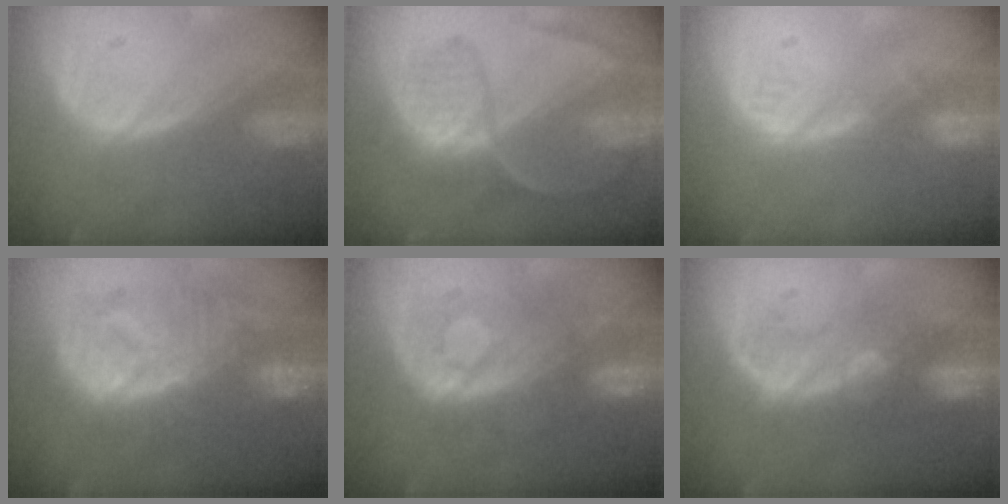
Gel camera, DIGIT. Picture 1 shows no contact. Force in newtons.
{"total": 8.8, "press": 7.6, "slide": 4.6}
{"total": 2.8, "press": 2.2, "slide": 1.7}
{"total": 12.1, "press": 12.0, "slide": 1.2}
{"total": 8.8, "press": 8.5, "slide": 2.2}
{"total": 9.0, "press": 8.3, "slide": 3.4}